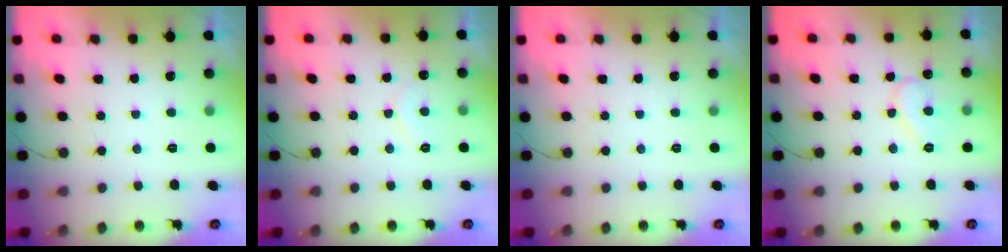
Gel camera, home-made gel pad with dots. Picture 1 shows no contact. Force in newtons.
{"total": 5.1, "press": 5.1, "slide": 0.5}
{"total": 0.0}
{"total": 8.6, "press": 8.5, "slide": 0.7}